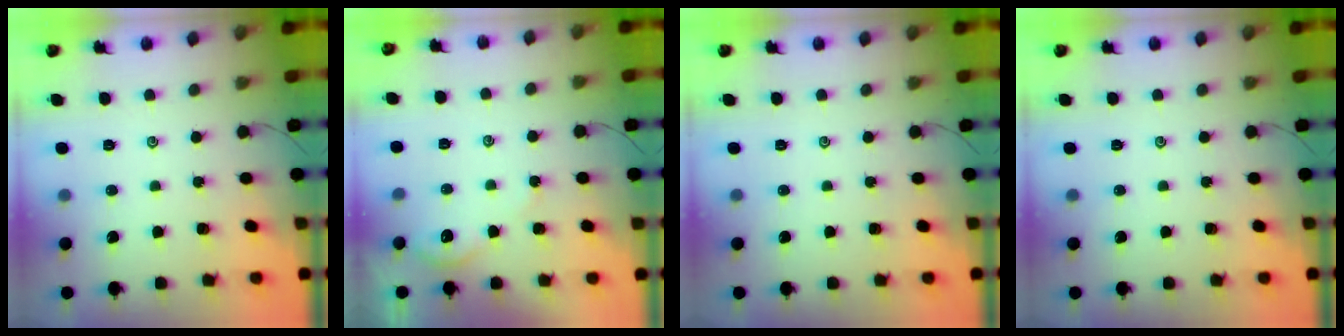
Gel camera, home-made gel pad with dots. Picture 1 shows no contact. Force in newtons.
{"total": 2.4, "press": 2.4, "slide": 0.3}
{"total": 0.0}
{"total": 0.0}